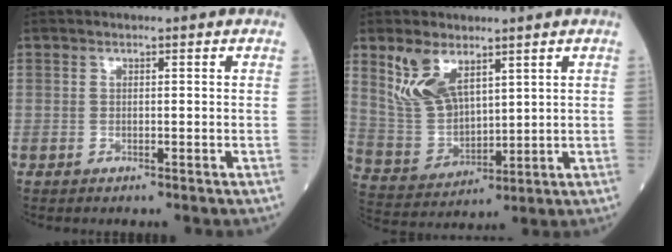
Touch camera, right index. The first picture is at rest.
{"total": 9.5, "force": [5.6, 4.5, 6.1], "torque": [-0.135, 0.007, 0.125]}